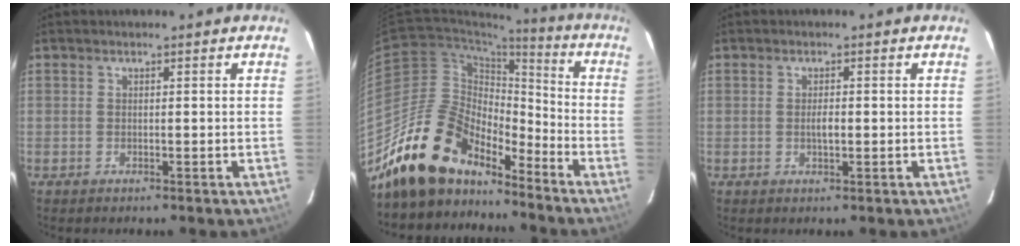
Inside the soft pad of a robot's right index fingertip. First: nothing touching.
{"total": 17.3, "force": [-14.5, 7.2, 6.3], "torque": [-0.125, 0.018, -0.253]}
{"total": 2.0, "force": [-0.2, 0.8, 1.8], "torque": [-0.031, -0.001, -0.003]}